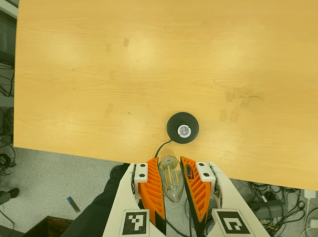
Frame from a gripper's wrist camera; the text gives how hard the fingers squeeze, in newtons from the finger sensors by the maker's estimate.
{"total": 19.8, "left": 21.6, "right": 18.0}